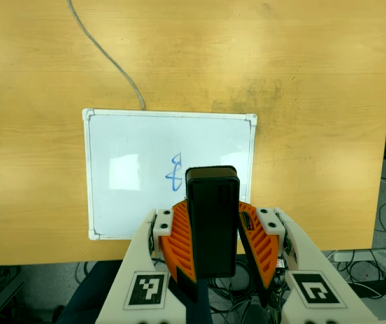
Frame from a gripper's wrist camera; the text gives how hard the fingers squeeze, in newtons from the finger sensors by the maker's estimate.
{"total": 7.2, "left": 8.0, "right": 6.5}